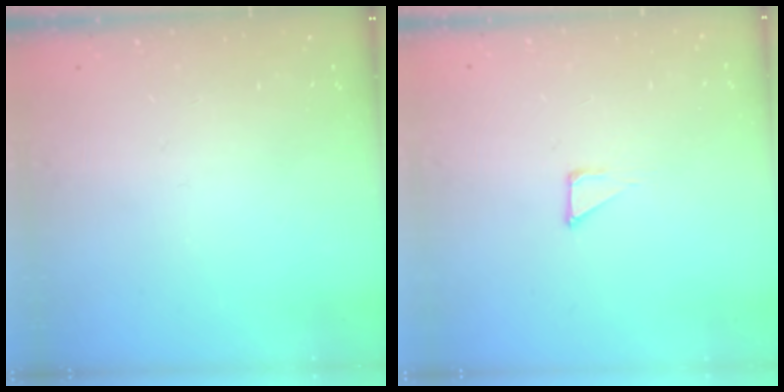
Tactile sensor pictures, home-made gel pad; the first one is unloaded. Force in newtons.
{"total": 2.7, "press": 2.7, "slide": 0.3}